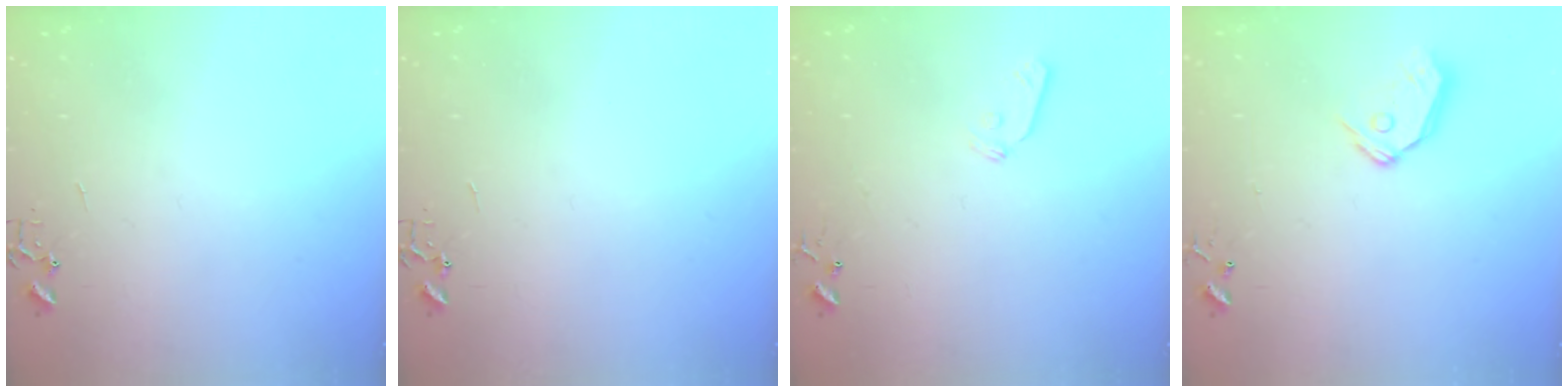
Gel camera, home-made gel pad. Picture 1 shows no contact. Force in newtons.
{"total": 0.0}
{"total": 5.9, "press": 5.8, "slide": 0.6}
{"total": 9.3, "press": 9.2, "slide": 1.2}